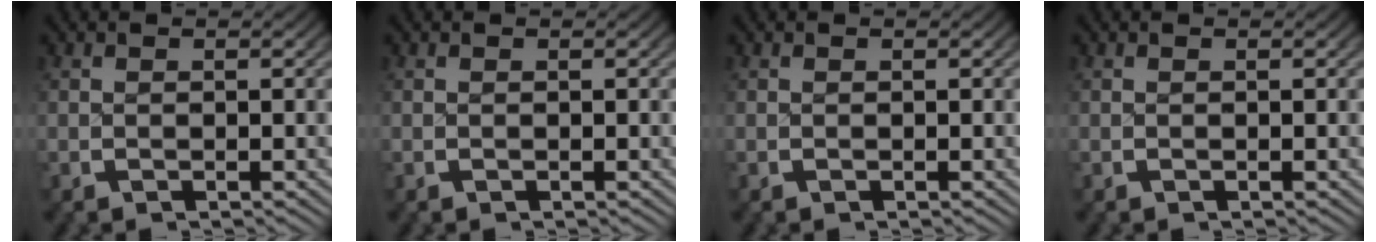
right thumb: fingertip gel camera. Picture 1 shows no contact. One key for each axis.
{"total": 0.0}
{"total": 0.0}
{"total": 0.0}